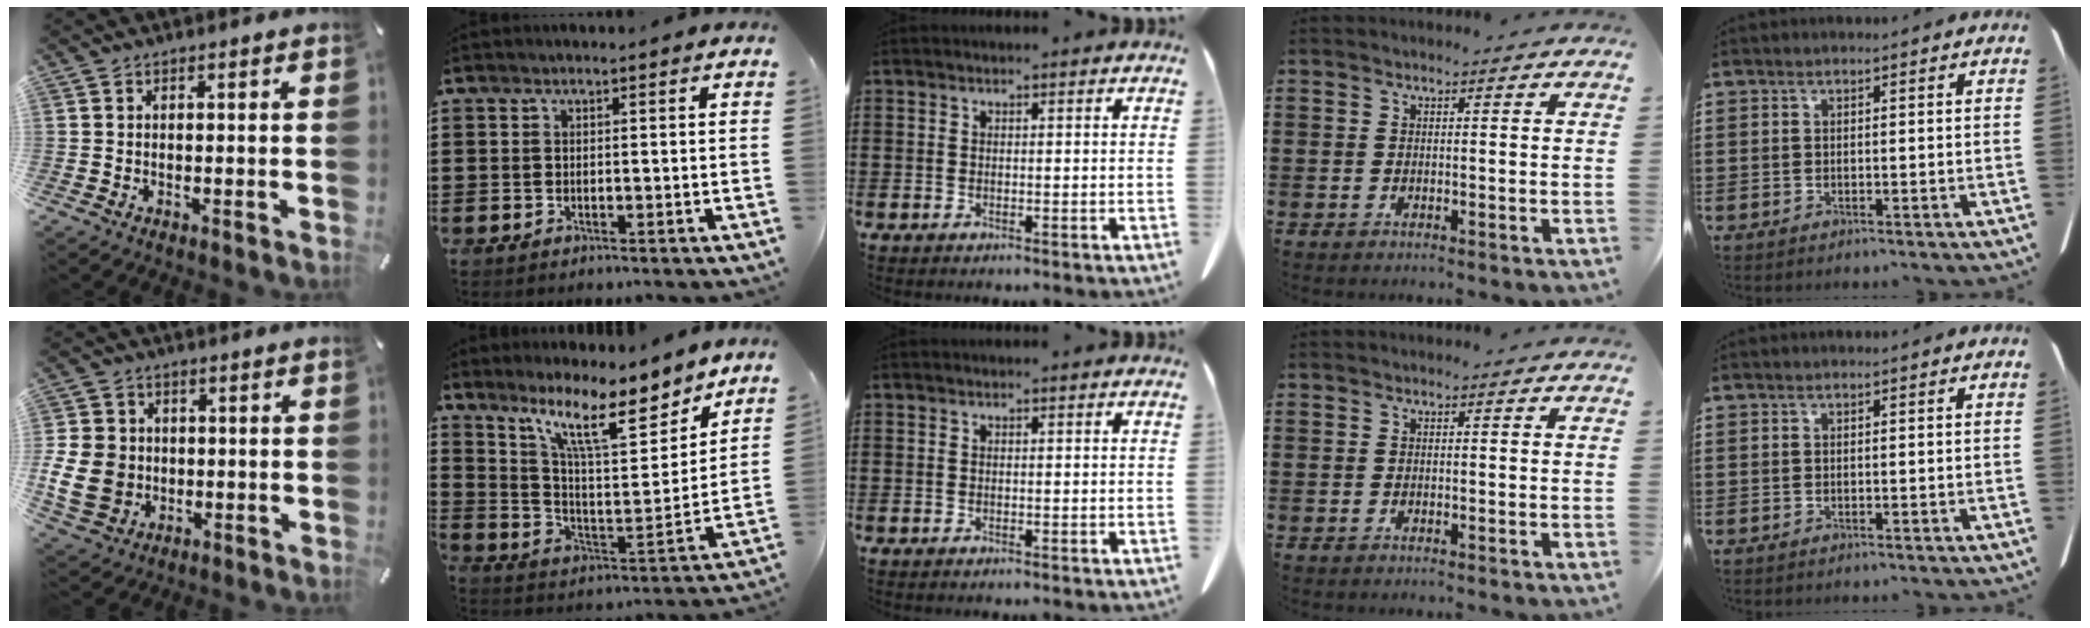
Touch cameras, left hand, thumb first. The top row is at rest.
{"thumb": {"total": 10.6, "force": [-1.3, 9.2, 5.0], "torque": [-0.123, 0.014, -0.025]}, "index": {"total": 12.7, "force": [9.1, 2.8, 8.4], "torque": [-0.165, -0.047, 0.154]}}